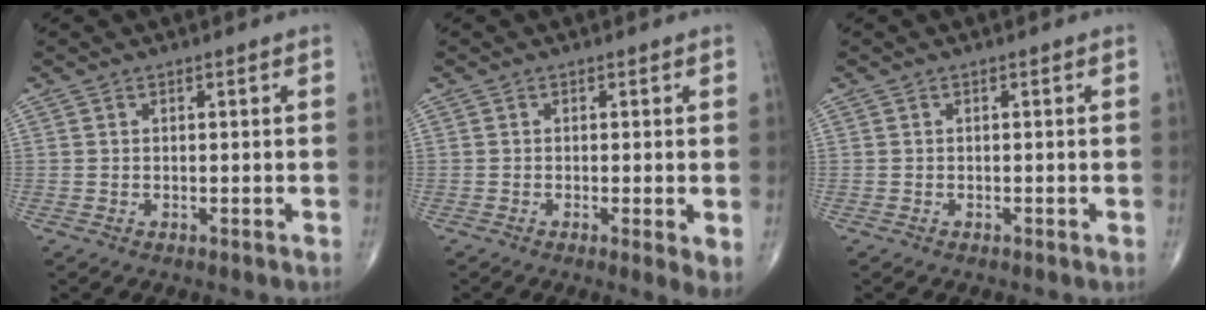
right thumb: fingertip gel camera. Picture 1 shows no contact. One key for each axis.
{"total": 3.3, "fx": -0.5, "fy": 0.6, "fz": 3.3, "tx": -0.057, "ty": -0.014, "tz": -0.012}
{"total": 0.0}